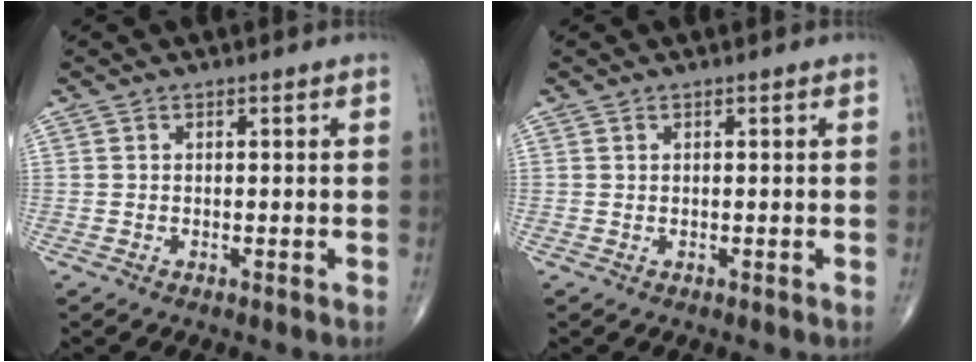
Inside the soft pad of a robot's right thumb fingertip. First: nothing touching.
{"total": 0.0}